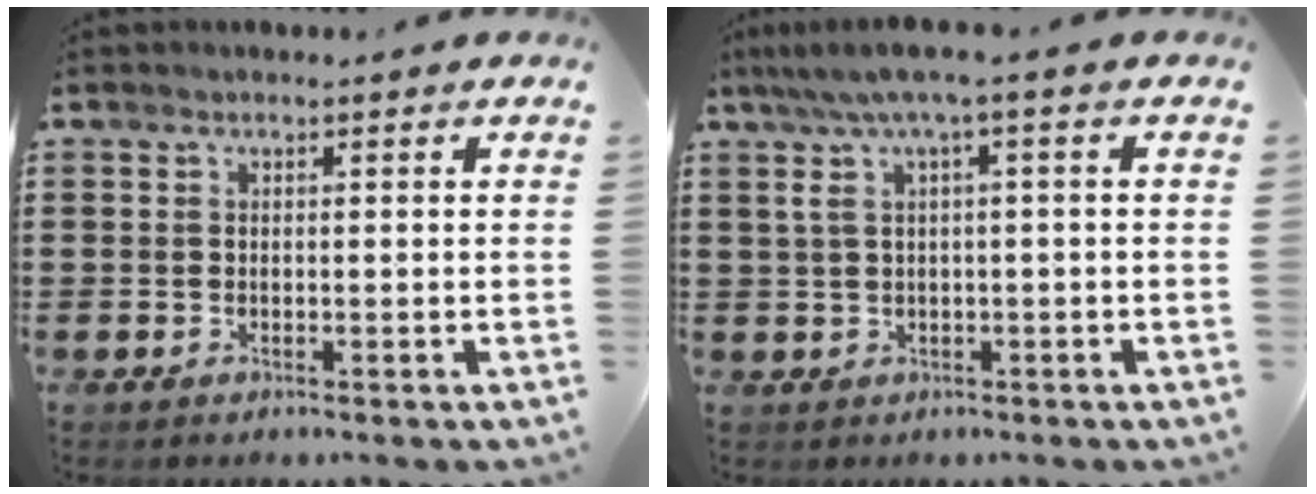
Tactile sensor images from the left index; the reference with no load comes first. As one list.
[{"total": 4.1, "force": [0.4, 0.2, 4.1], "torque": [-0.088, -0.004, 0.001]}]